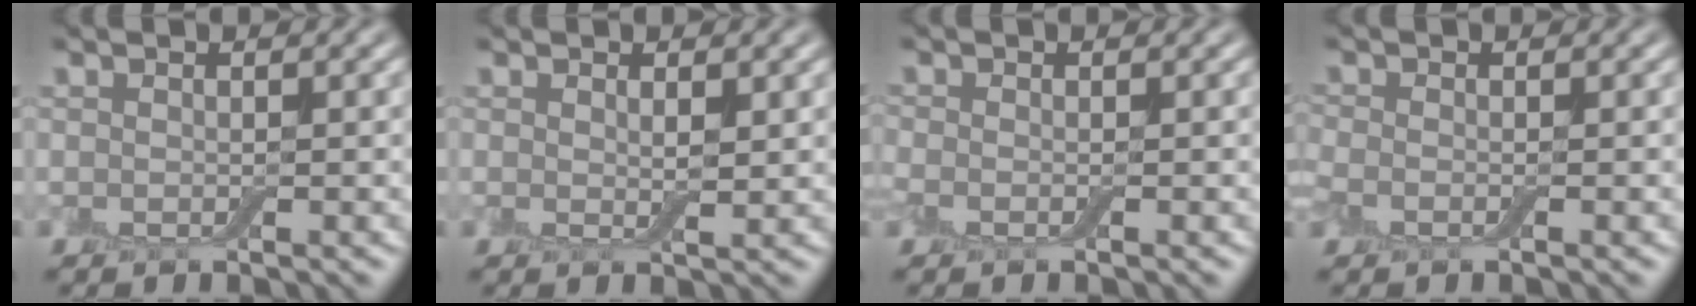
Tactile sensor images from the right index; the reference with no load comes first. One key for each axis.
{"total": 1.3, "fx": 0.6, "fy": 0.3, "fz": 1.1, "tx": -0.017, "ty": -0.006, "tz": 0.012}
{"total": 0.7, "fx": -0.5, "fy": 0.4, "fz": 0.3, "tx": -0.009, "ty": -0.005, "tz": -0.013}
{"total": 1.0, "fx": -0.5, "fy": 0.6, "fz": 0.5, "tx": -0.012, "ty": -0.004, "tz": -0.015}